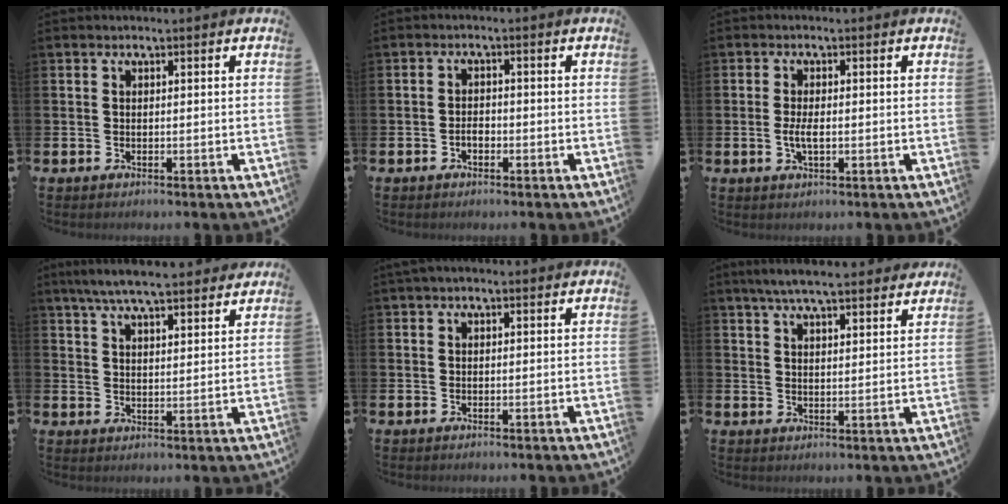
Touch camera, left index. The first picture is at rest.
{"total": 1.6, "force": [-0.7, 1.0, 1.0], "torque": [-0.015, 0.001, -0.015]}
{"total": 2.7, "force": [-0.3, 1.0, 2.5], "torque": [-0.040, -0.001, -0.007]}
{"total": 6.8, "force": [6.4, 0.7, 2.3], "torque": [-0.056, -0.027, 0.114]}
{"total": 0.8, "force": [0.5, 0.4, 0.5], "torque": [0.004, 0.001, 0.006]}
{"total": 6.0, "force": [5.6, 0.7, 2.0], "torque": [-0.047, -0.021, 0.101]}